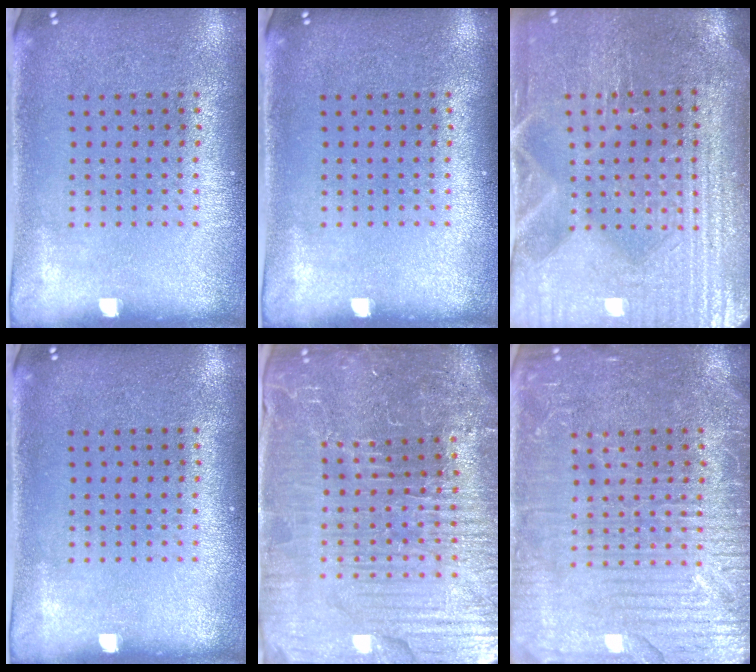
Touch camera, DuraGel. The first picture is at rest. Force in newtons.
{"total": 0.0}
{"total": 4.2, "press": 3.8, "slide": 1.7}
{"total": 0.0}
{"total": 6.3, "press": 5.7, "slide": 2.7}
{"total": 4.1, "press": 4.1, "slide": 0.5}